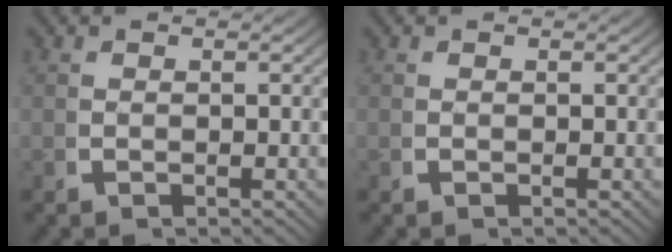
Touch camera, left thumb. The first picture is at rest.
{"total": 0.0}